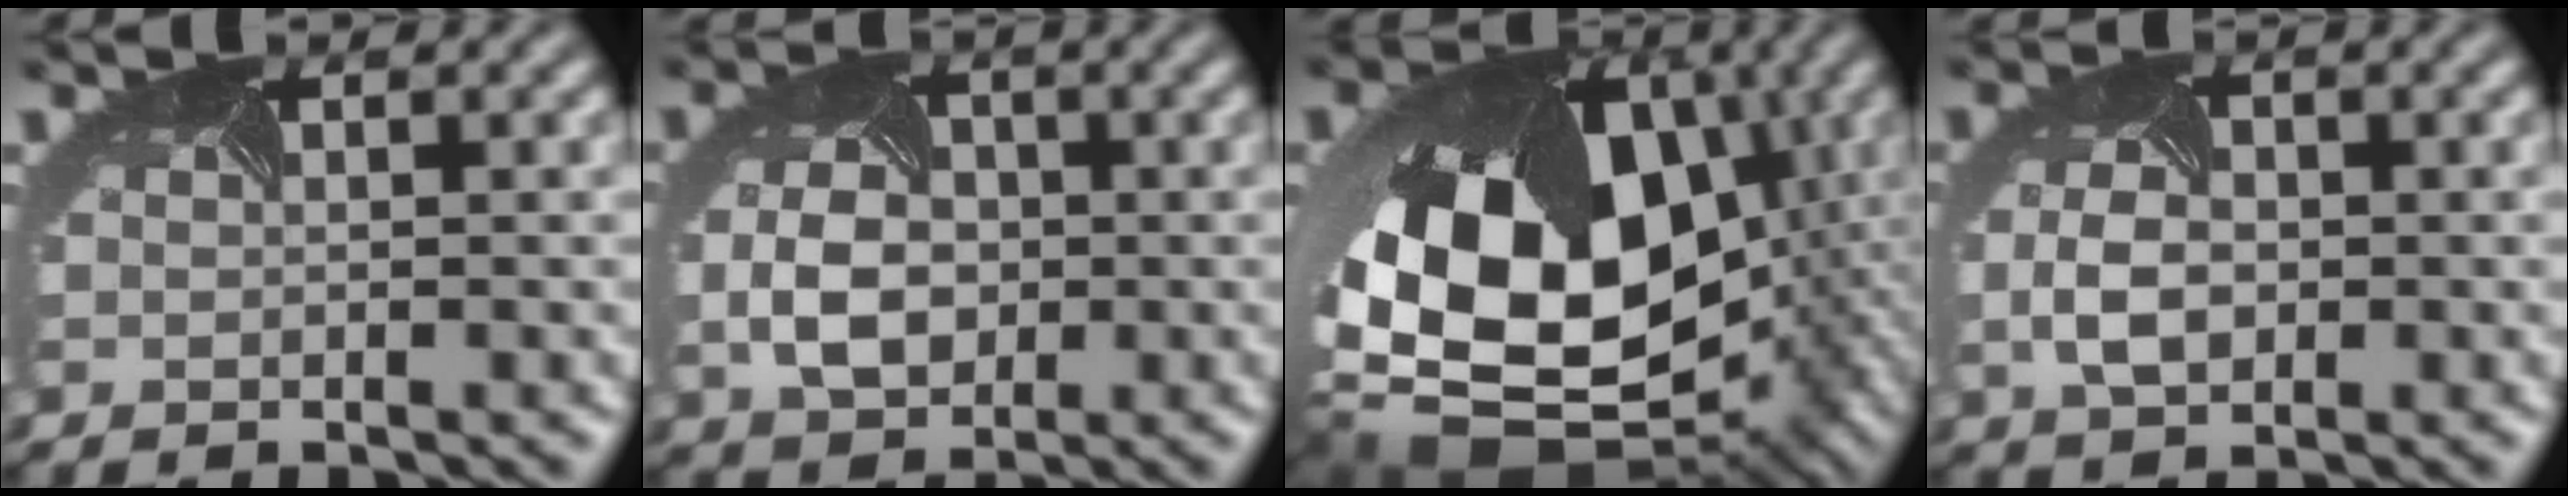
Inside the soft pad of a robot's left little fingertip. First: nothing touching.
{"total": 4.9, "force": [-0.6, 3.6, 3.3], "torque": [-0.071, -0.007, -0.011]}
{"total": 18.9, "force": [-1.4, 13.2, 13.4], "torque": [-0.279, -0.048, -0.004]}
{"total": 3.5, "force": [-0.5, 2.4, 2.5], "torque": [-0.057, -0.005, -0.009]}